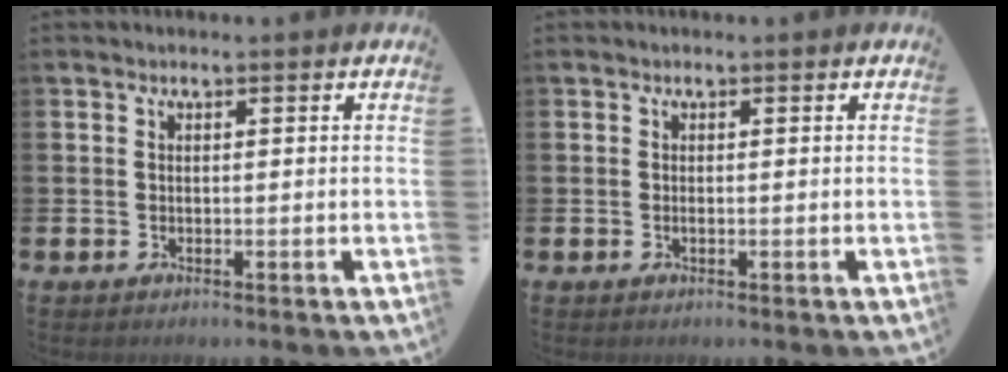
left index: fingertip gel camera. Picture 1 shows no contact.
{"total": 0.0}